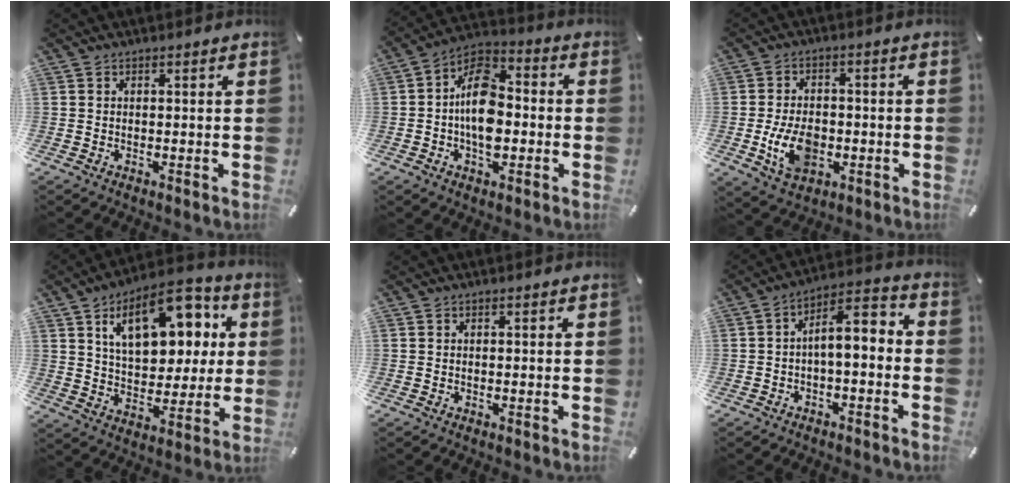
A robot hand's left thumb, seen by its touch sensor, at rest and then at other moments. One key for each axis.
{"total": 12.8, "fx": -2.2, "fy": 8.1, "fz": 9.6, "tx": -0.177, "ty": 0.011, "tz": -0.037}
{"total": 10.2, "fx": -2.5, "fy": 6.9, "fz": 7.2, "tx": -0.152, "ty": 0.002, "tz": -0.043}
{"total": 18.7, "fx": 8.2, "fy": 10.8, "fz": 12.9, "tx": -0.204, "ty": -0.020, "tz": 0.141}
{"total": 0.0}
{"total": 6.4, "fx": -0.8, "fy": 3.0, "fz": 5.6, "tx": -0.089, "ty": -0.003, "tz": -0.019}